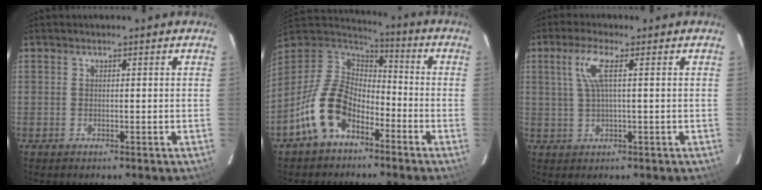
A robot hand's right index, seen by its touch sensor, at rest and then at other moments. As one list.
[{"total": 14.0, "force": [-7.3, 8.7, 8.1], "torque": [-0.177, 0.014, -0.137]}, {"total": 4.7, "force": [1.2, 0.1, 4.5], "torque": [-0.093, 0.004, 0.029]}]